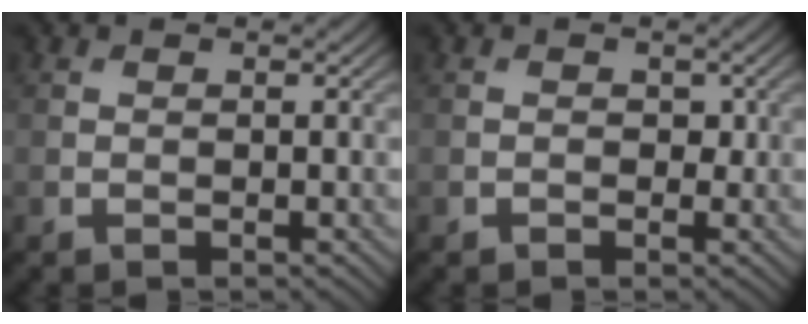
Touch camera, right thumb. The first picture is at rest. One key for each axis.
{"total": 0.9, "fx": -0.2, "fy": 0.7, "fz": 0.5, "tx": -0.002, "ty": -0.006, "tz": -0.006}